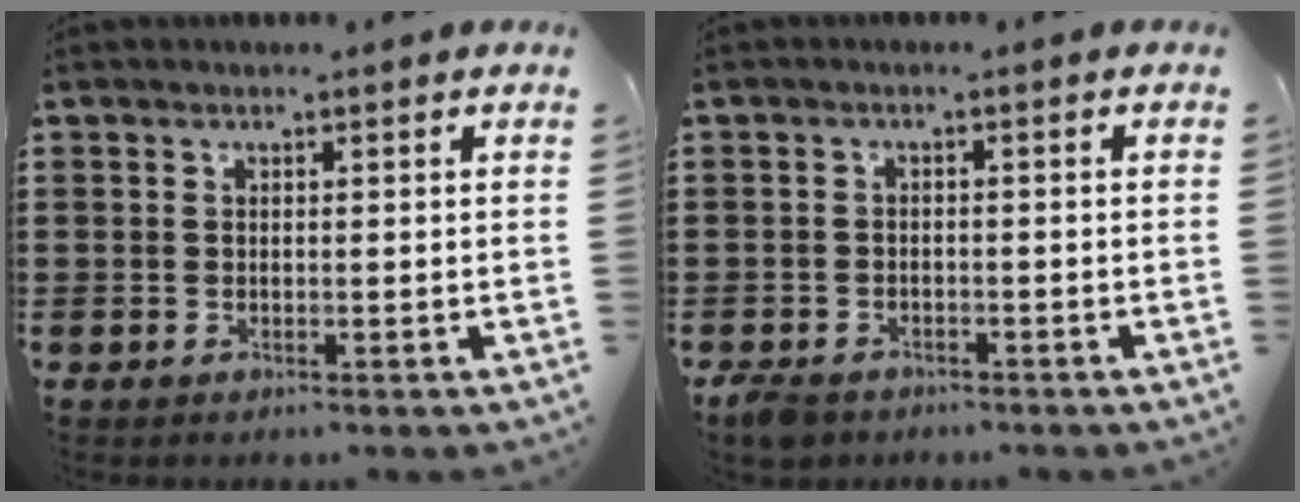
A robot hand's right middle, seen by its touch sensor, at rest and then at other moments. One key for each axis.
{"total": 2.1, "fx": -1.8, "fy": 0.9, "fz": 0.4, "tx": -0.019, "ty": 0.001, "tz": -0.041}